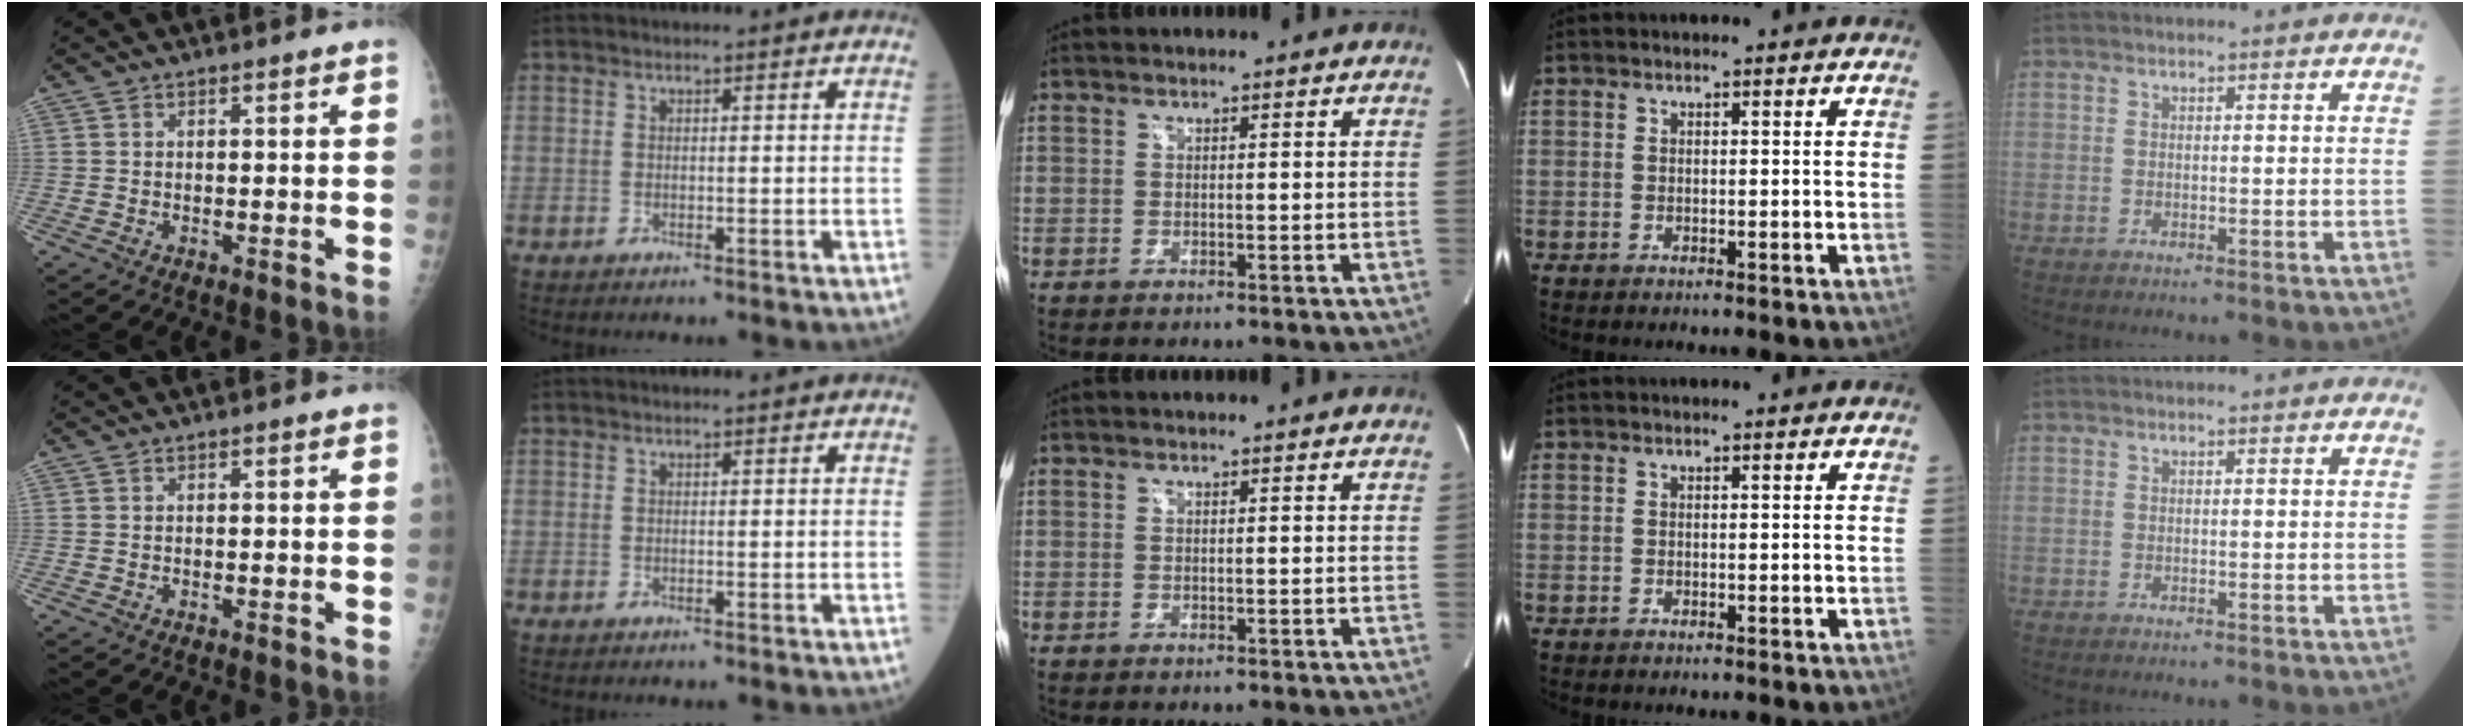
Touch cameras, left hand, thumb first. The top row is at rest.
{}